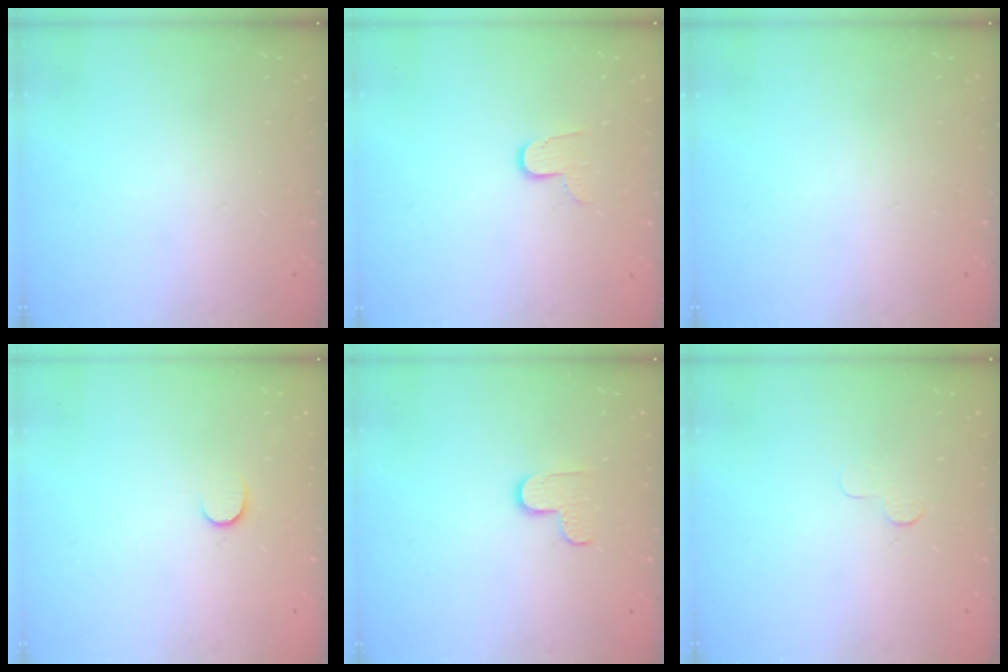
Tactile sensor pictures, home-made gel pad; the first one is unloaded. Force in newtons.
{"total": 7.2, "press": 7.2, "slide": 0.6}
{"total": 0.0}
{"total": 6.3, "press": 6.3, "slide": 0.5}
{"total": 5.6, "press": 5.5, "slide": 0.4}
{"total": 3.0, "press": 2.9, "slide": 0.3}